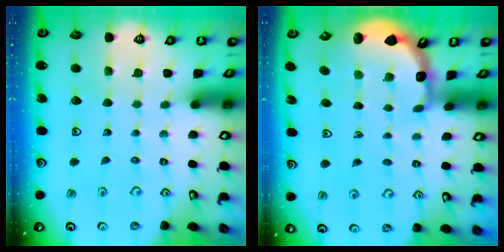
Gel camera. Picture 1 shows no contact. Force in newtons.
{"total": 1.9, "press": 1.8, "slide": 0.6}